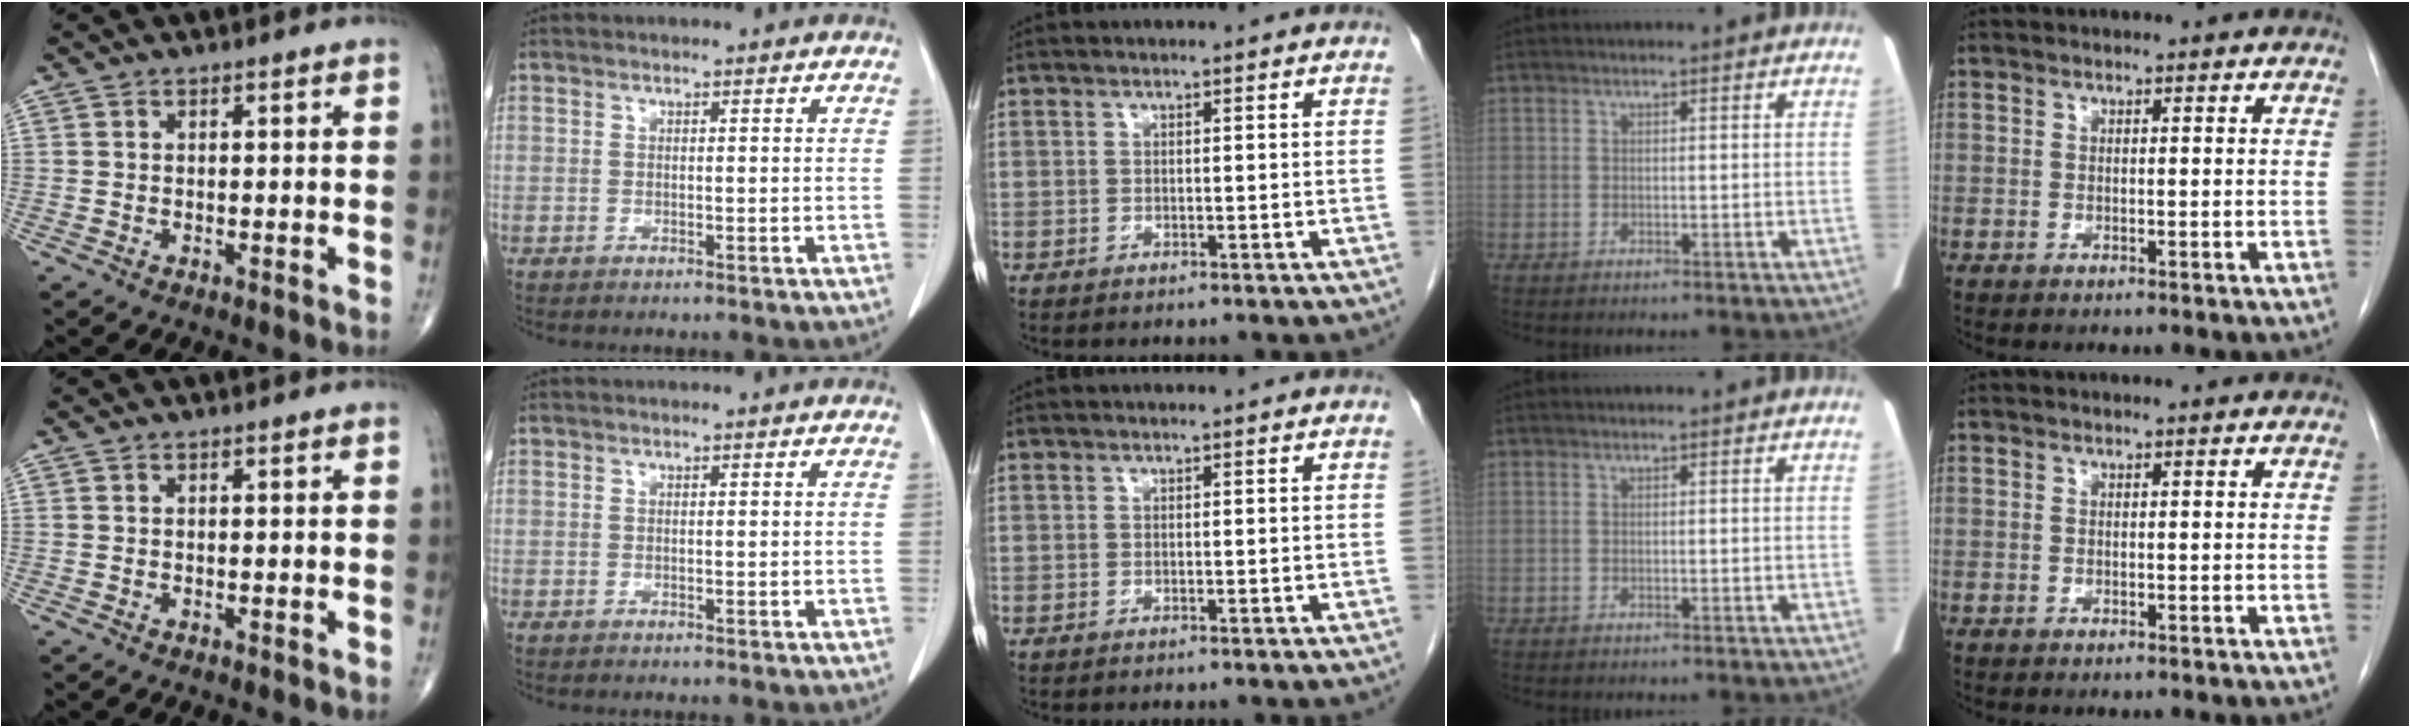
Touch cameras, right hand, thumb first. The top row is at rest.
{}